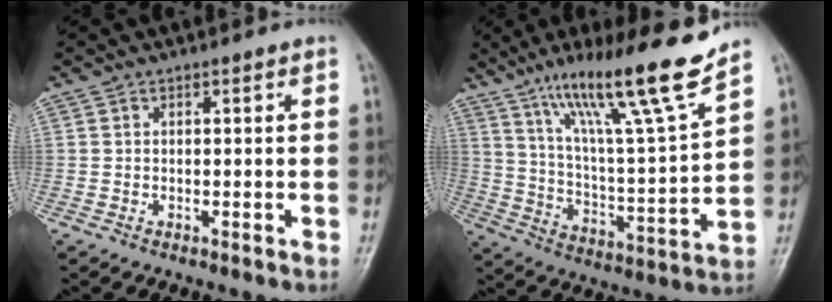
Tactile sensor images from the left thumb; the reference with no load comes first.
{"total": 19.5, "force": [13.5, 0.8, 14.0], "torque": [-0.212, -0.071, 0.228]}